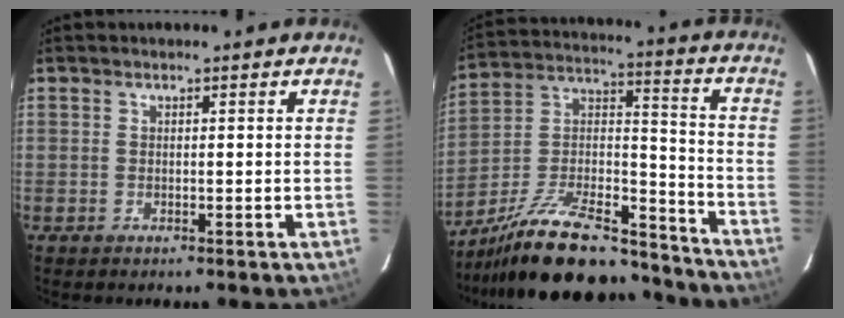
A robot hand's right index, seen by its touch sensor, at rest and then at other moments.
{"total": 26.7, "force": [-21.1, 8.7, 13.9], "torque": [-0.256, 0.017, -0.315]}